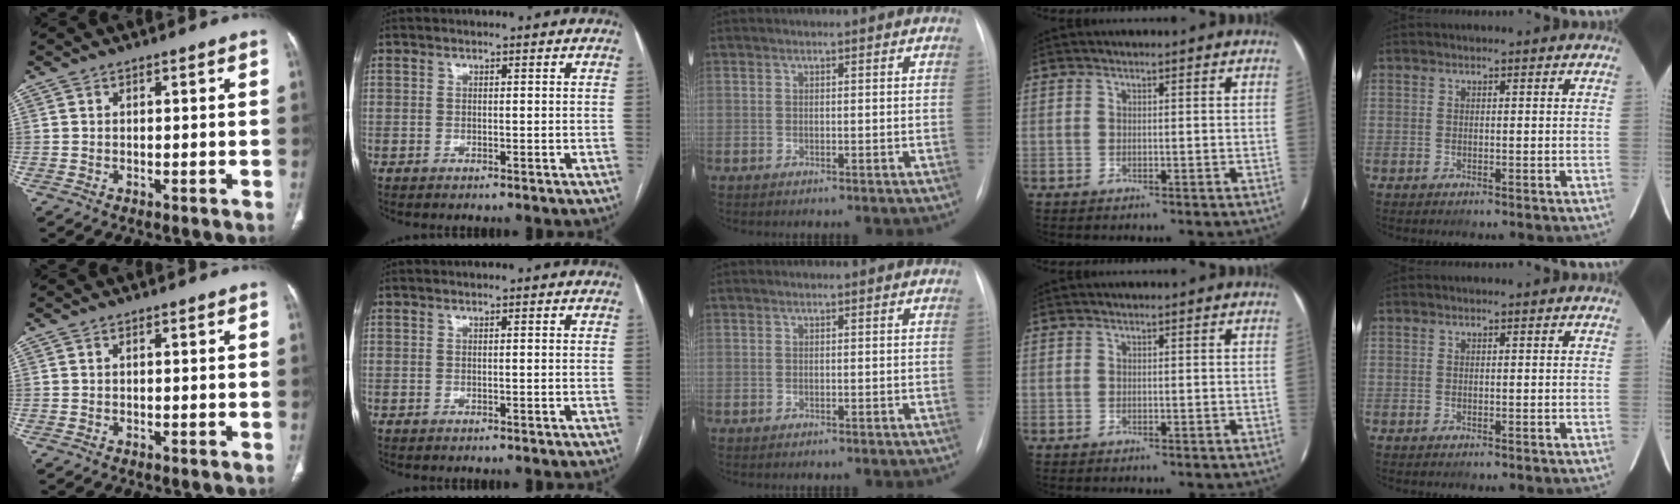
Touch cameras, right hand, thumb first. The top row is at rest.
{}